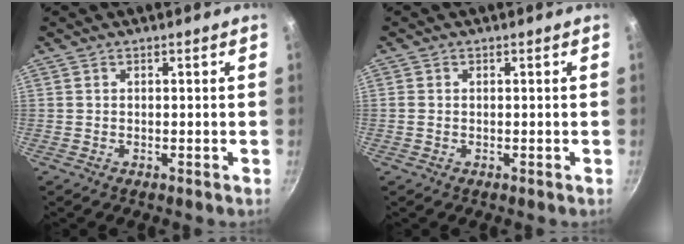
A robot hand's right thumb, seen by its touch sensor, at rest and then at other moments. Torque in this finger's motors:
{"motor_torque": [-0.30, -0.35, -0.15, -0.11, 0.04]}